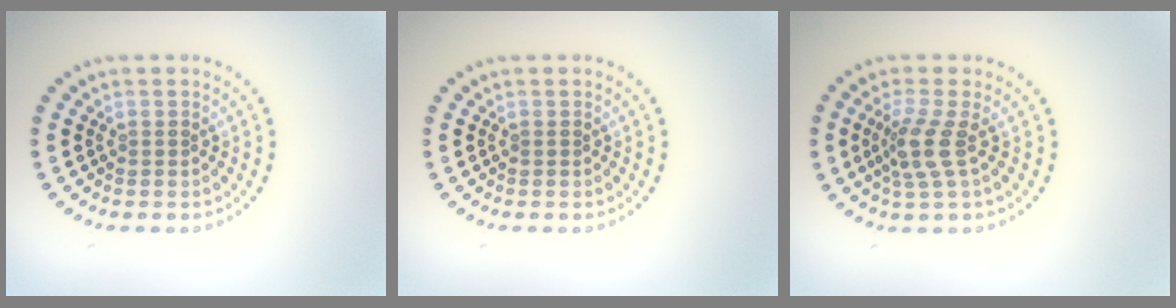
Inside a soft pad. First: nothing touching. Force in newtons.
{"total": 0.0}
{"total": 2.8, "press": 2.2, "slide": 1.8}